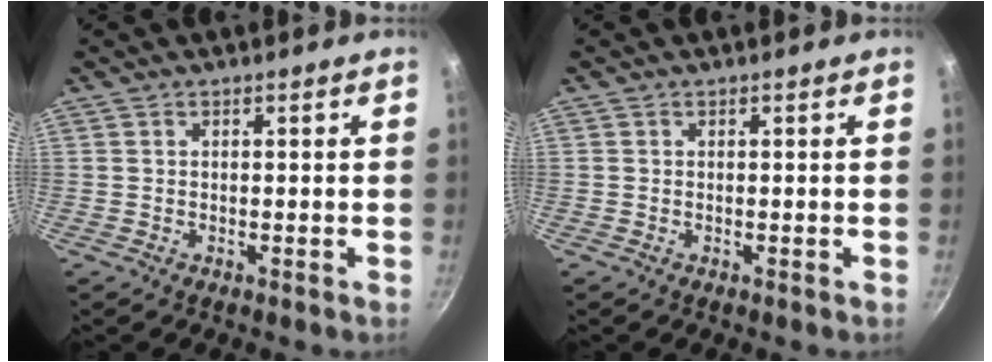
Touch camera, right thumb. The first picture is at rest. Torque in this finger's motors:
{"motor_torque": [0.22, 0.00, -0.04, -0.72, -0.05]}